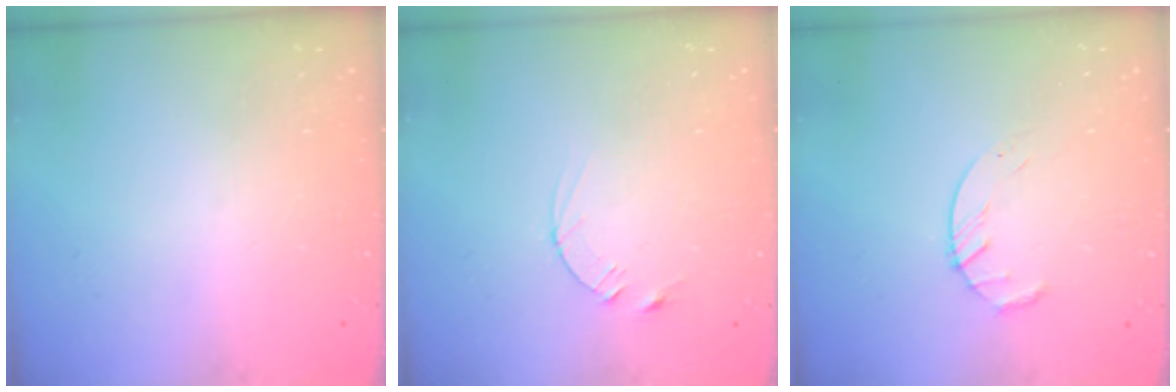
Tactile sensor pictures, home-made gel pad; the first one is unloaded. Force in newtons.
{"total": 2.5, "press": 2.5, "slide": 0.3}
{"total": 4.3, "press": 4.2, "slide": 0.6}